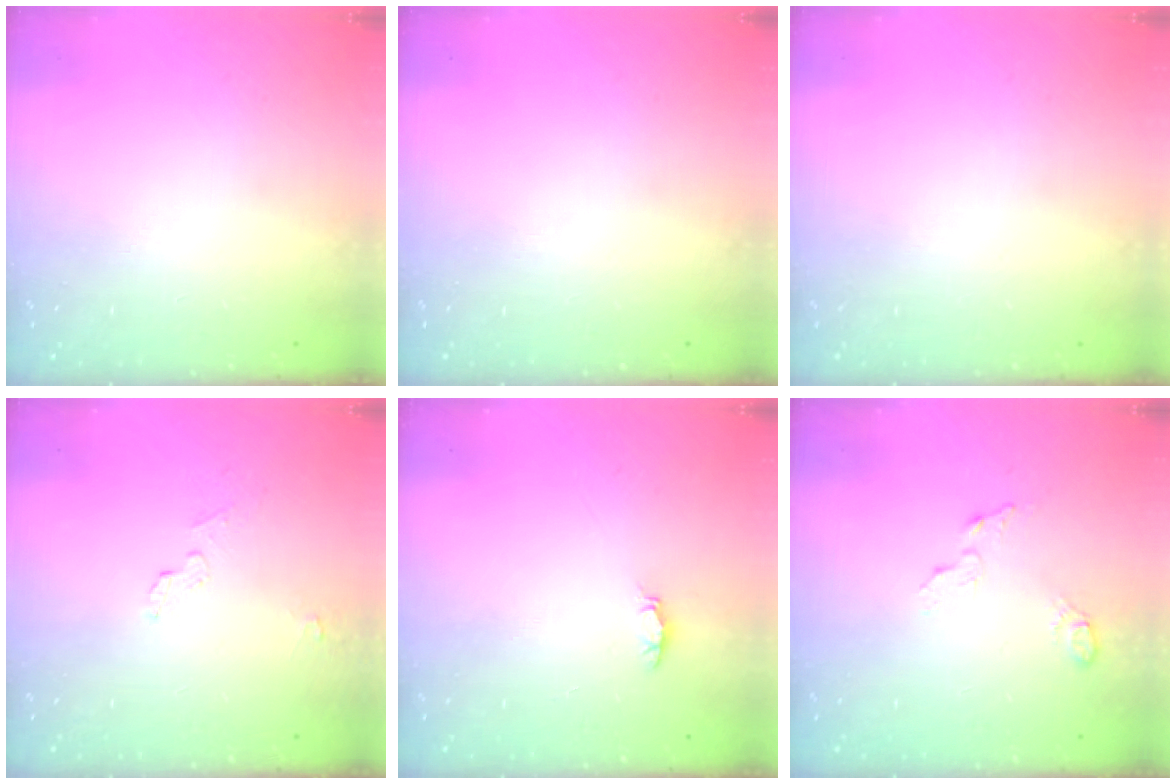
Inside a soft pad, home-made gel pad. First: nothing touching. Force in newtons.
{"total": 0.0}
{"total": 0.0}
{"total": 2.6, "press": 2.3, "slide": 1.2}
{"total": 1.2, "press": 1.1, "slide": 0.4}
{"total": 4.3, "press": 4.3, "slide": 0.5}